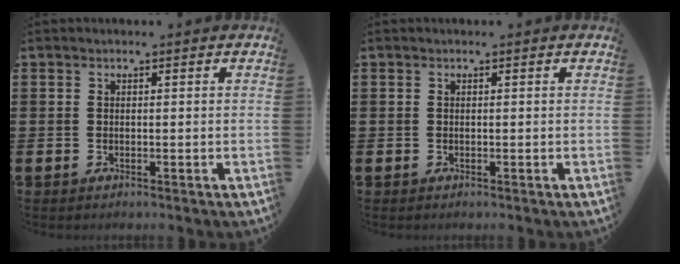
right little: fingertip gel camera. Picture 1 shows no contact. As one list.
[{"total": 0.0}]